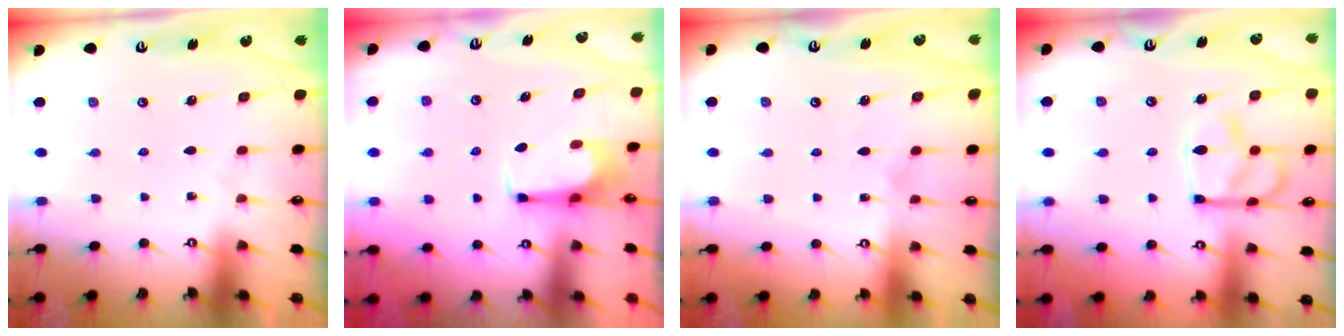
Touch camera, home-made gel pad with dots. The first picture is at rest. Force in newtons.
{"total": 0.0}
{"total": 3.3, "press": 3.3, "slide": 0.5}
{"total": 11.5, "press": 11.5, "slide": 0.2}